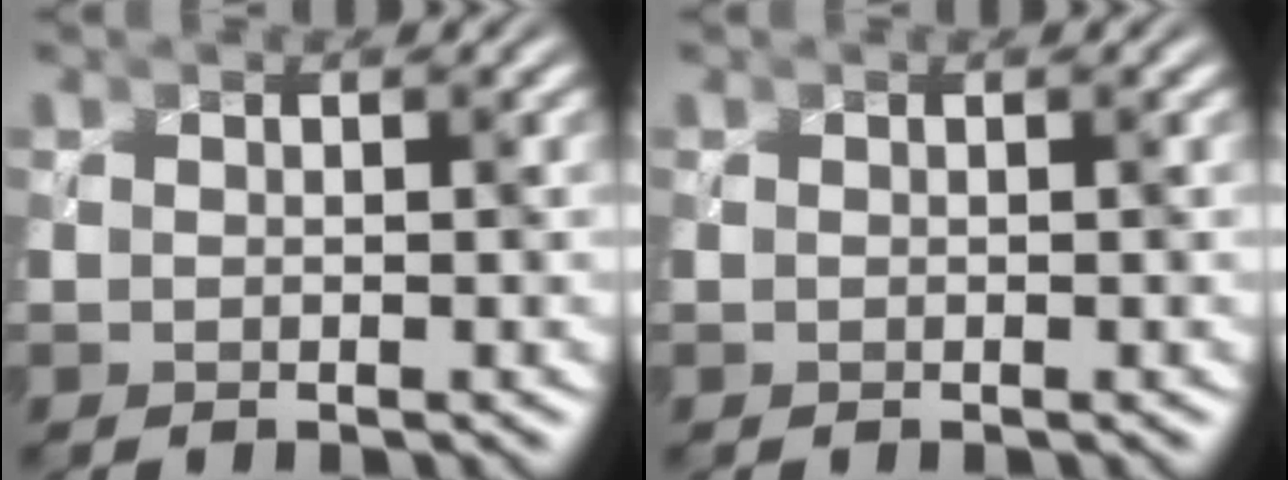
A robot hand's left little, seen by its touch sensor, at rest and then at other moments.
{"total": 0.0}